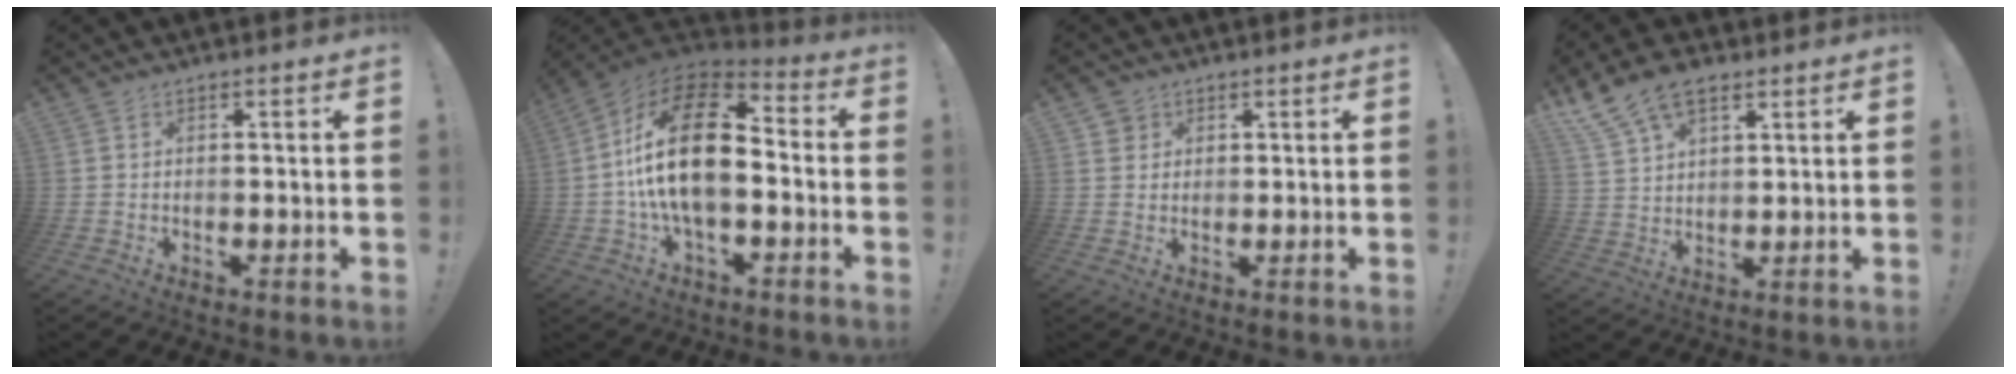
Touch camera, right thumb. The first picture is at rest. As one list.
[{"total": 21.5, "force": [0.2, 10.9, 18.5], "torque": [-0.347, 0.012, 0.005]}, {"total": 2.7, "force": [1.4, 2.2, 0.2], "torque": [0.004, -0.007, 0.024]}, {"total": 11.1, "force": [7.3, 5.8, 6.0], "torque": [-0.120, -0.026, 0.145]}]